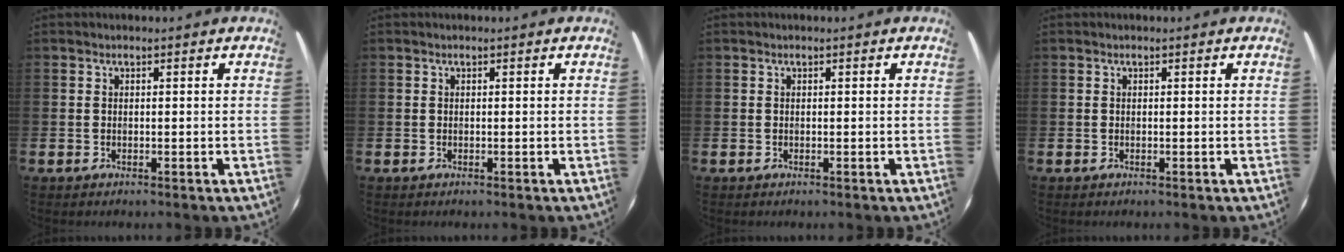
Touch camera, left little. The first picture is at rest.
{"total": 0.0}
{"total": 0.0}
{"total": 0.0}